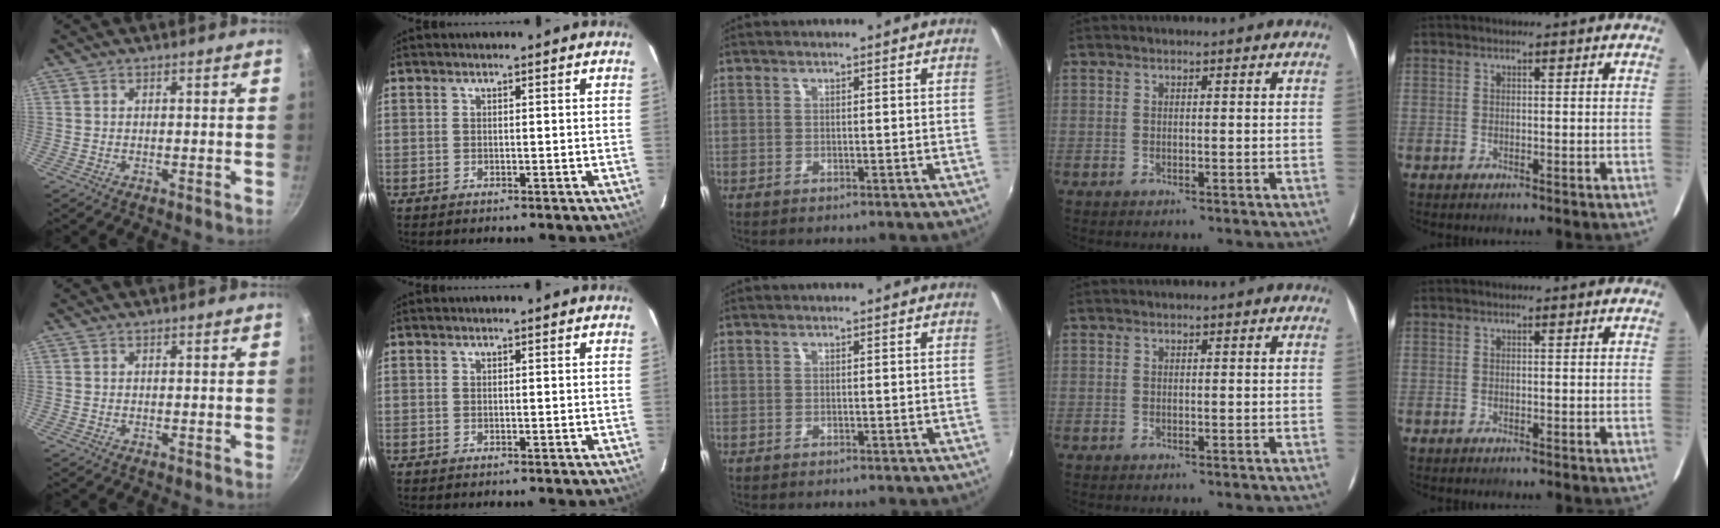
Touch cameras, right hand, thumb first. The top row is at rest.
{}